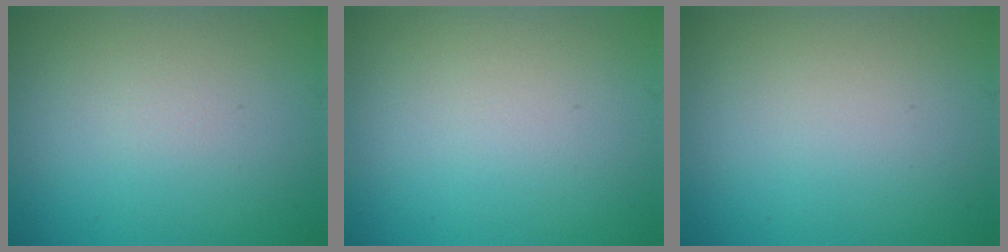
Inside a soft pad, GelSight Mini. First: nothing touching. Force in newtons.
{"total": 0.0}
{"total": 0.0}